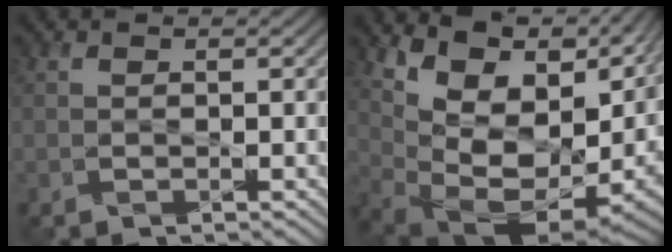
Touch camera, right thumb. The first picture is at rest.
{"total": 16.9, "force": [5.6, 8.7, 13.3], "torque": [-0.198, 0.015, 0.133]}